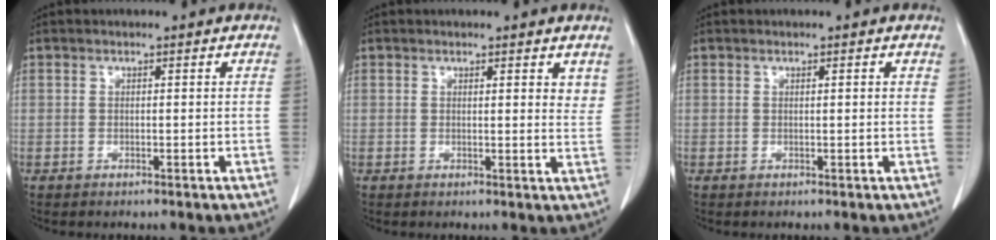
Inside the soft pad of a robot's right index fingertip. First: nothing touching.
{"total": 2.9, "force": [2.2, 0.7, 1.7], "torque": [-0.019, -0.013, 0.020]}
{"total": 0.8, "force": [0.4, 0.1, 0.7], "torque": [-0.013, 0.002, 0.004]}